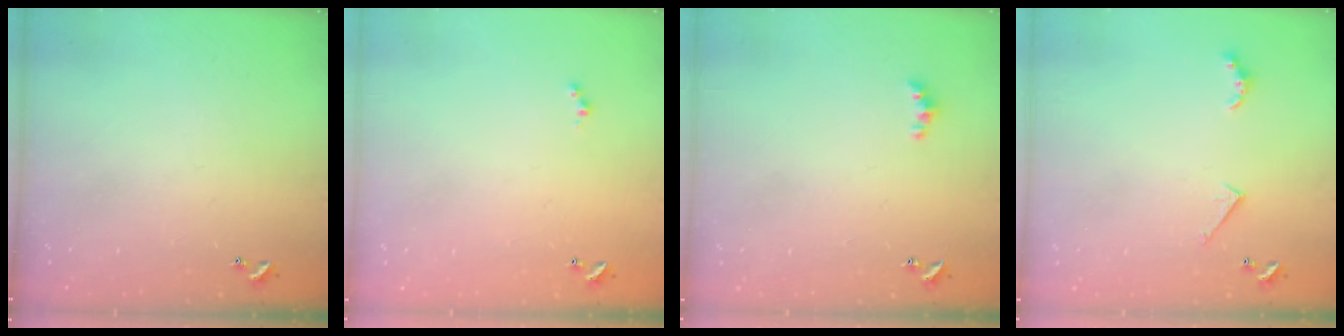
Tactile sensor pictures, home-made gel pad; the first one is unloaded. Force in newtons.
{"total": 0.8, "press": 0.5, "slide": 0.5}
{"total": 4.1, "press": 4.1, "slide": 0.4}
{"total": 3.8, "press": 3.8, "slide": 0.6}